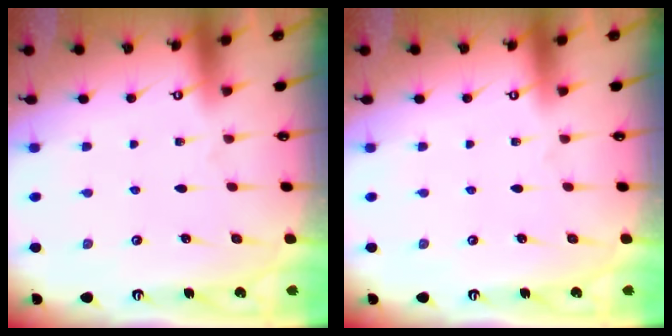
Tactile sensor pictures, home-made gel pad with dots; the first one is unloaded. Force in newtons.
{"total": 0.0}